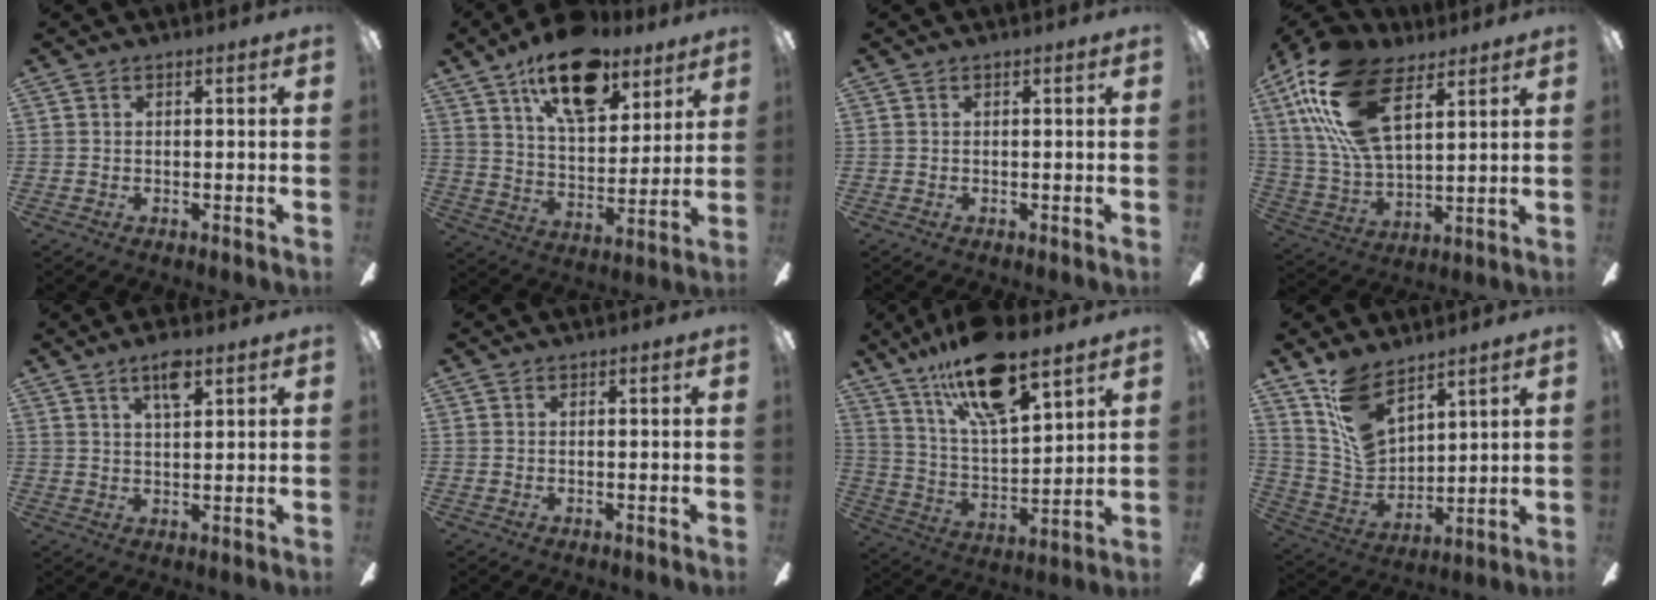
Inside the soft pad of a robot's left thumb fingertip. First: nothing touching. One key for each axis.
{"total": 18.2, "fx": 12.2, "fy": 8.6, "fz": 10.4, "tx": -0.156, "ty": -0.059, "tz": 0.208}
{"total": 0.0}
{"total": 22.5, "fx": 11.3, "fy": 11.1, "fz": 15.9, "tx": -0.347, "ty": -0.024, "tz": 0.203}
{"total": 5.9, "fx": 3.7, "fy": 1.8, "fz": 4.2, "tx": -0.067, "ty": -0.006, "tz": 0.058}
{"total": 0.0}
{"total": 17.6, "fx": 13.1, "fy": 5.2, "fz": 10.6, "tx": -0.193, "ty": -0.070, "tz": 0.226}
{"total": 12.5, "fx": 8.8, "fy": 6.6, "fz": 6.0, "tx": -0.136, "ty": -0.036, "tz": 0.177}